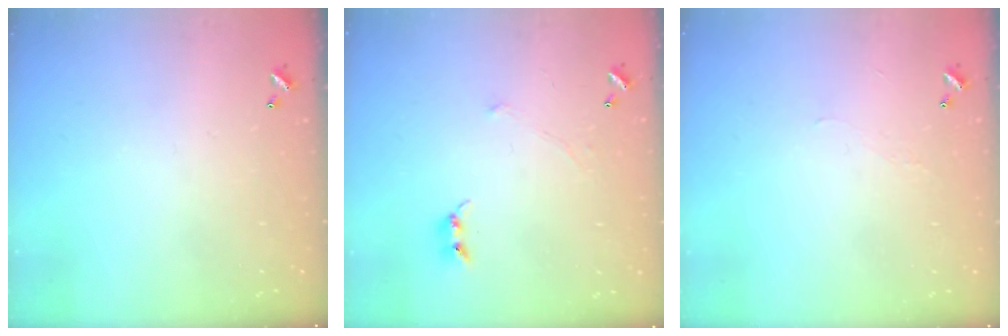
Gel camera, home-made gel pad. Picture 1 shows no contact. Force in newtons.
{"total": 1.5, "press": 1.4, "slide": 0.6}
{"total": 0.9, "press": 0.8, "slide": 0.5}